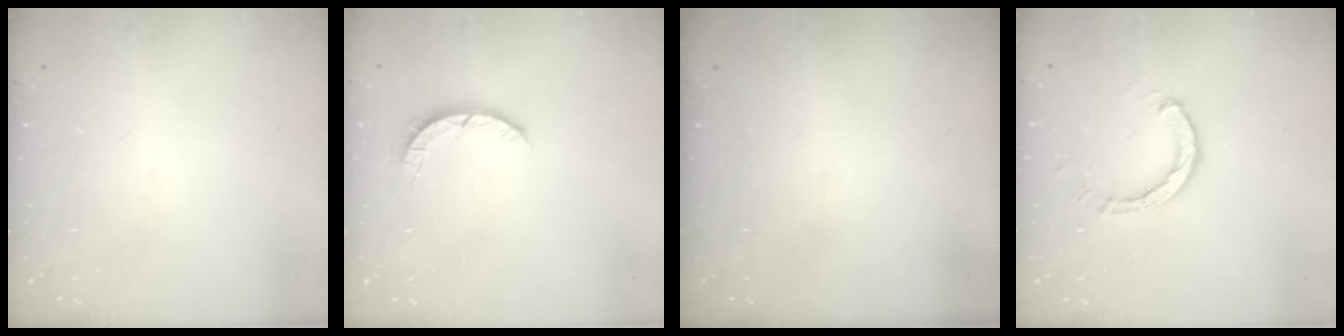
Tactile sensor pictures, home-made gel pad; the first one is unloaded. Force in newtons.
{"total": 2.7, "press": 2.7, "slide": 0.4}
{"total": 0.0}
{"total": 3.0, "press": 3.0, "slide": 0.3}